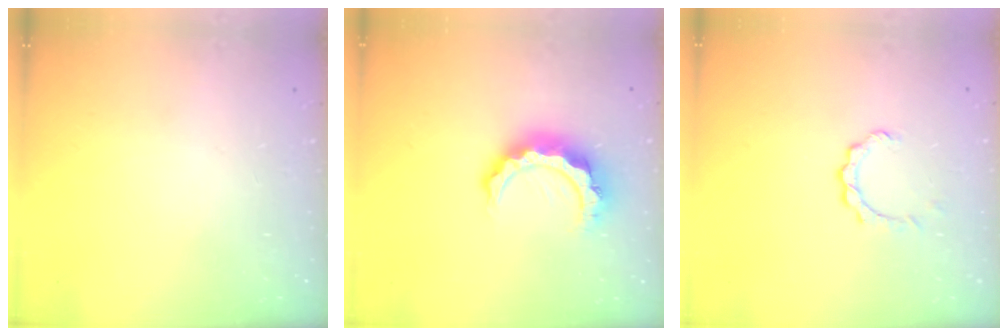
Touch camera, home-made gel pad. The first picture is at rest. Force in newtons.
{"total": 10.4, "press": 10.4, "slide": 1.1}
{"total": 3.7, "press": 3.7, "slide": 0.3}